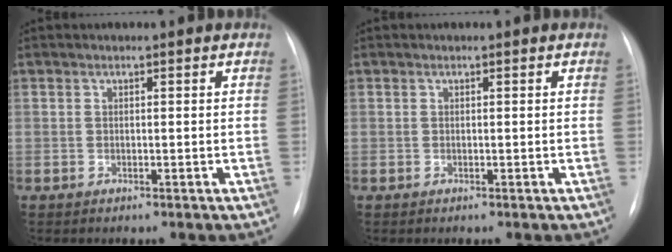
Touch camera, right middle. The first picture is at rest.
{"total": 0.0}